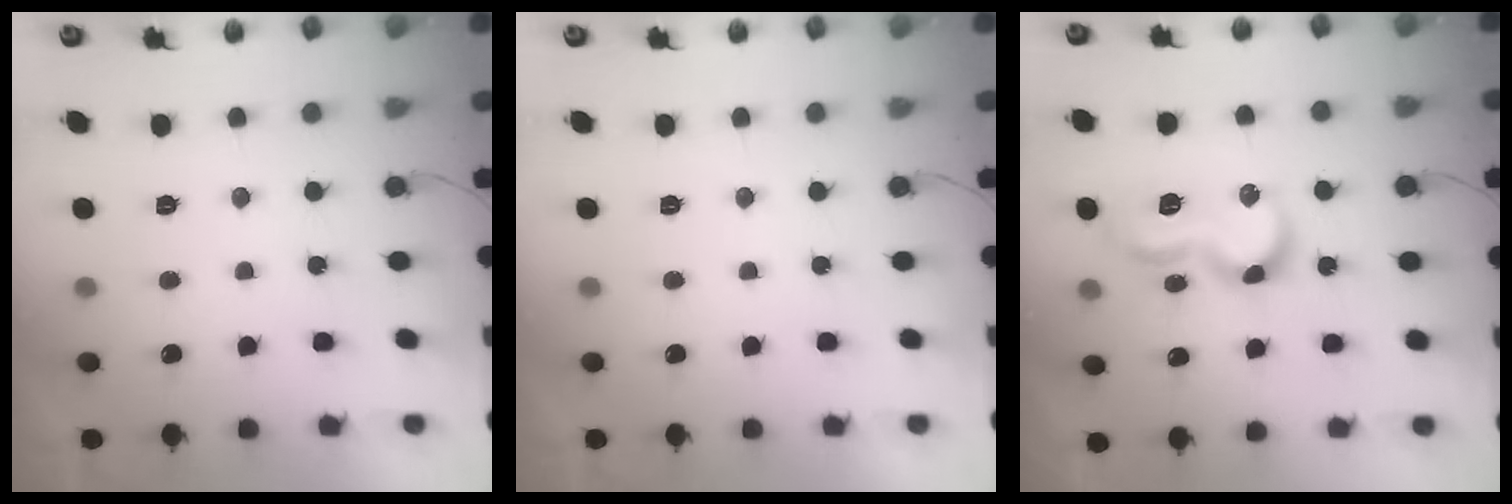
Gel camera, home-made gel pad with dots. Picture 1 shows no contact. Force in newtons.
{"total": 0.0}
{"total": 12.9, "press": 12.8, "slide": 1.1}